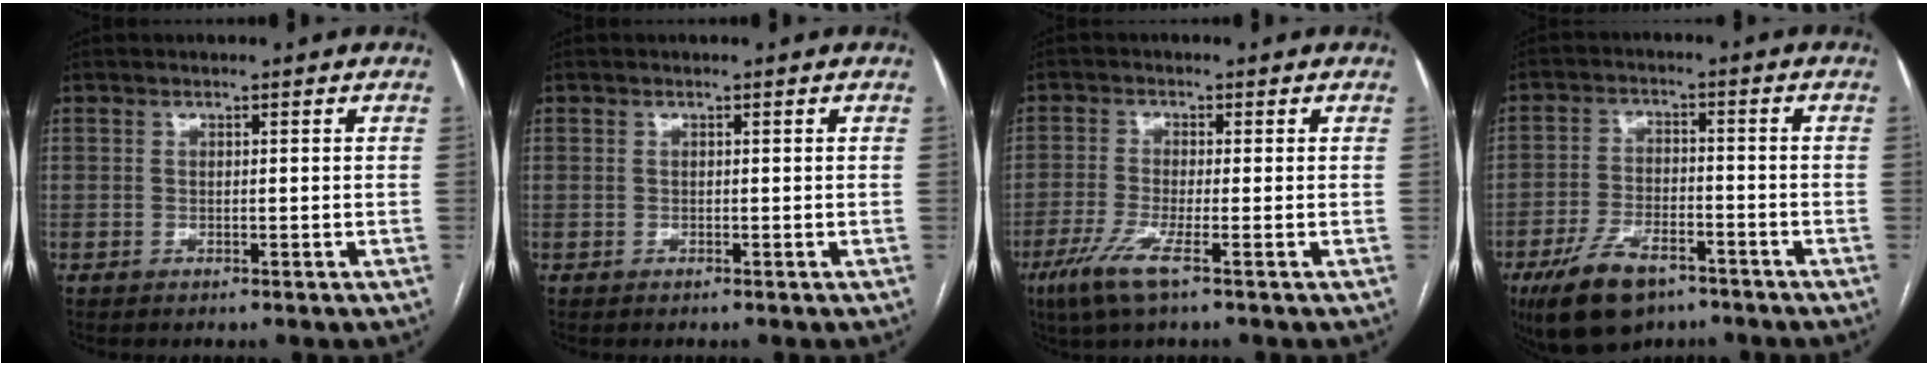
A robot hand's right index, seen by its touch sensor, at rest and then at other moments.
{"total": 0.0}
{"total": 5.7, "force": [-3.1, 0.2, 4.7], "torque": [-0.099, -0.017, -0.063]}
{"total": 10.0, "force": [-6.5, 4.4, 6.2], "torque": [-0.122, -0.007, -0.111]}